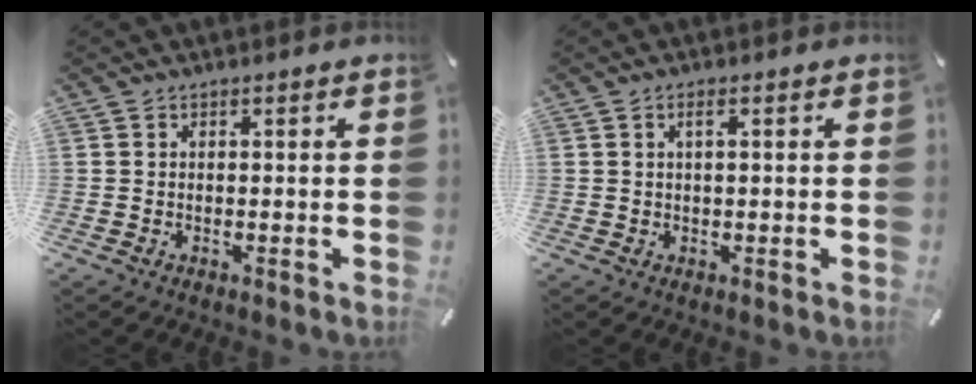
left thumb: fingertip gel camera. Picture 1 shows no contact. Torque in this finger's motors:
{"motor_torque": [-0.14, -0.36, 0.01, 0.07, -0.09]}